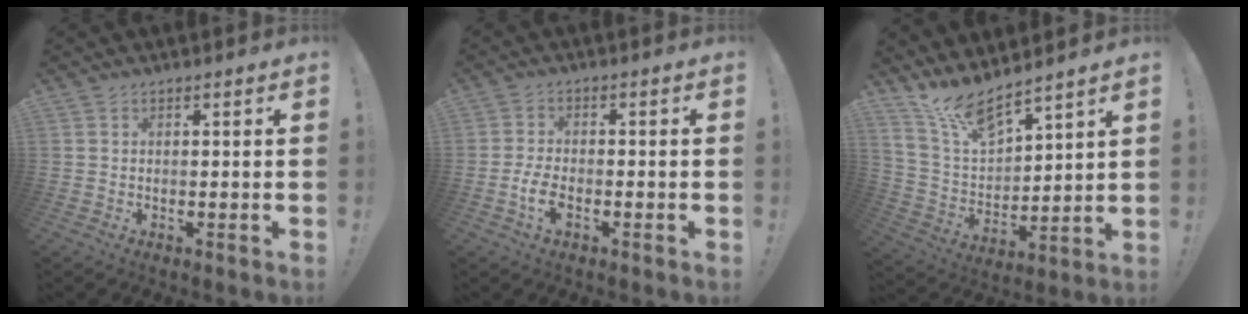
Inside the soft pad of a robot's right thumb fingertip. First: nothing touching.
{"total": 5.4, "force": [-2.5, 2.6, 4.1], "torque": [-0.088, 0.005, -0.040]}
{"total": 11.9, "force": [10.5, 3.2, 4.6], "torque": [-0.105, -0.082, 0.193]}